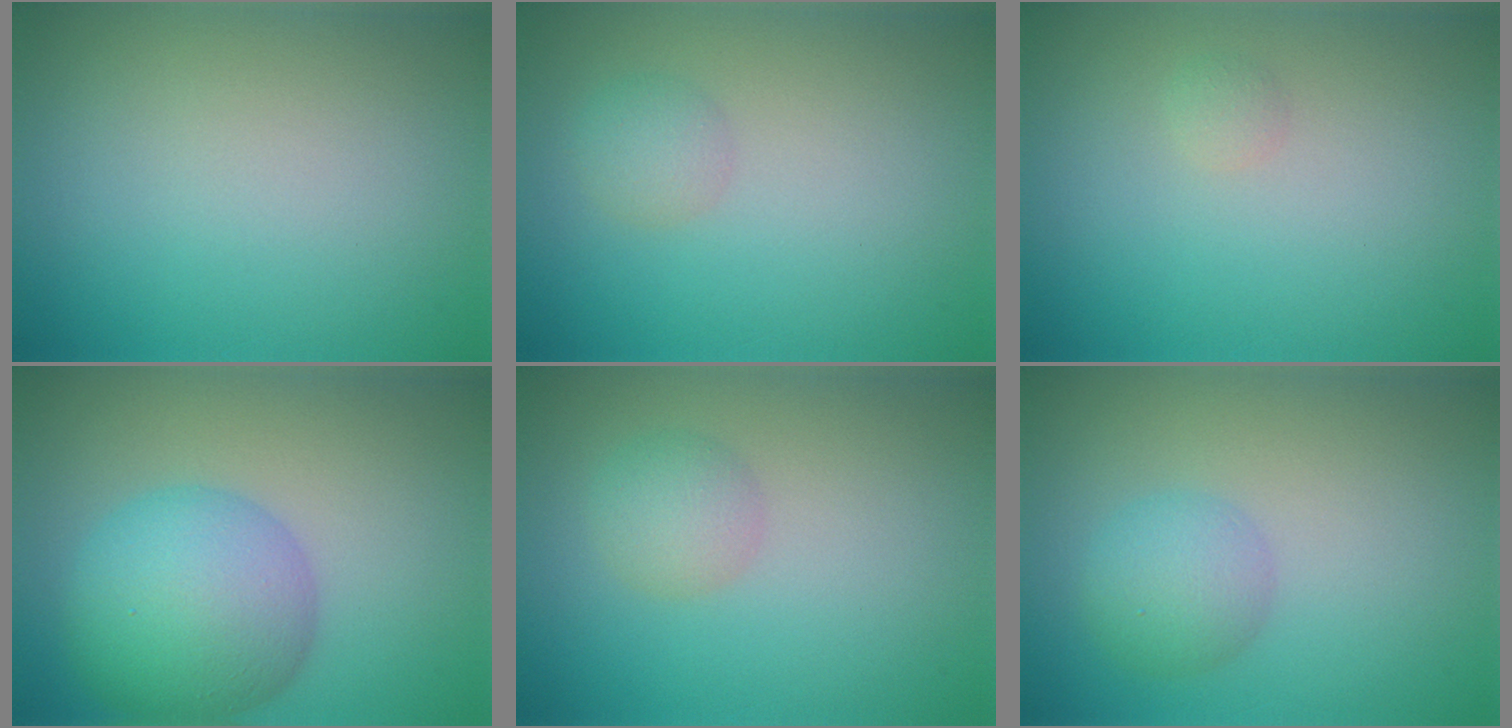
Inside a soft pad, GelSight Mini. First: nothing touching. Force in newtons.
{"total": 1.5, "press": 1.5, "slide": 0.0}
{"total": 0.6, "press": 0.6, "slide": 0.1}
{"total": 7.9, "press": 7.9, "slide": 0.2}
{"total": 2.1, "press": 2.1, "slide": 0.1}
{"total": 2.9, "press": 2.9, "slide": 0.1}